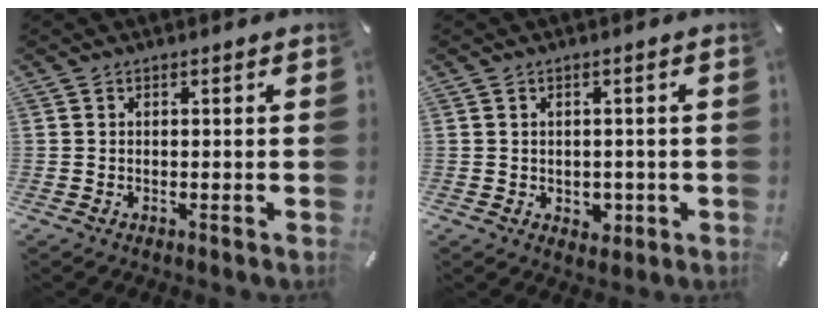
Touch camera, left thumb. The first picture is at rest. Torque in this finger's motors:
{"motor_torque": [0.70, 0.69, 0.03, 0.00, 0.03]}